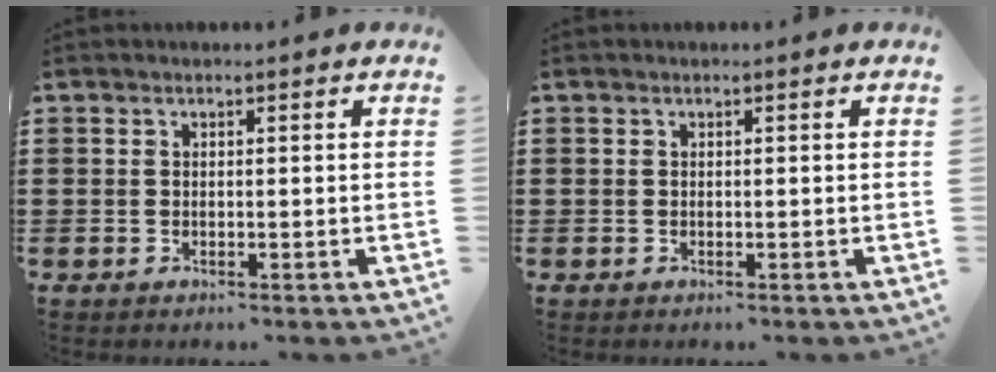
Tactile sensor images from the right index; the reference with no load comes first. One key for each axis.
{"total": 0.0}